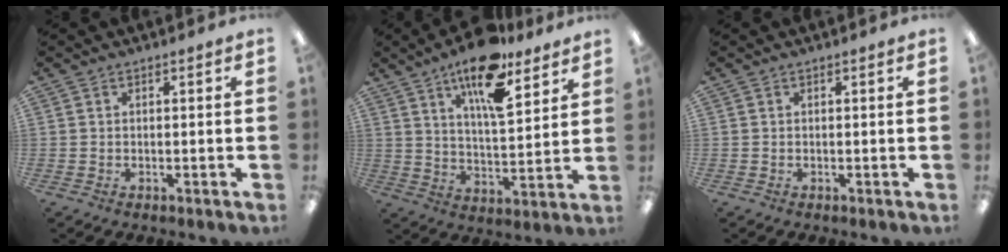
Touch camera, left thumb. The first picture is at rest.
{"total": 16.0, "force": [10.9, 5.5, 10.4], "torque": [-0.169, -0.053, 0.182]}
{"total": 0.0}